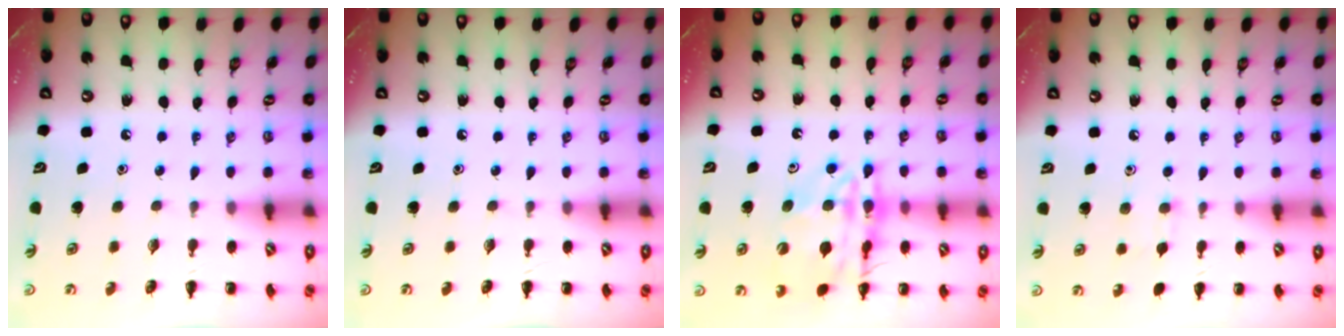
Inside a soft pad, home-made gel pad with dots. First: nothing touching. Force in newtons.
{"total": 0.0}
{"total": 17.7, "press": 17.6, "slide": 1.6}
{"total": 5.8, "press": 5.3, "slide": 2.2}